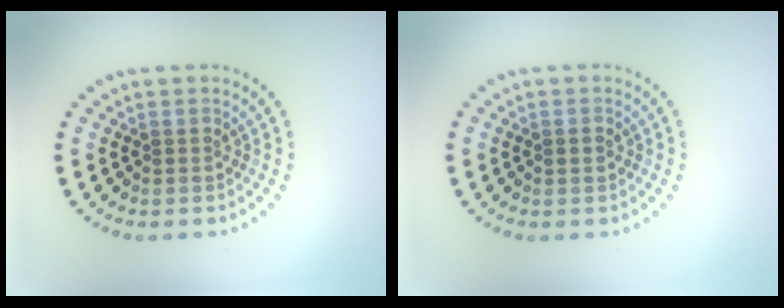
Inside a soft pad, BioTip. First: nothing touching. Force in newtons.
{"total": 1.0, "press": 1.0, "slide": 0.0}